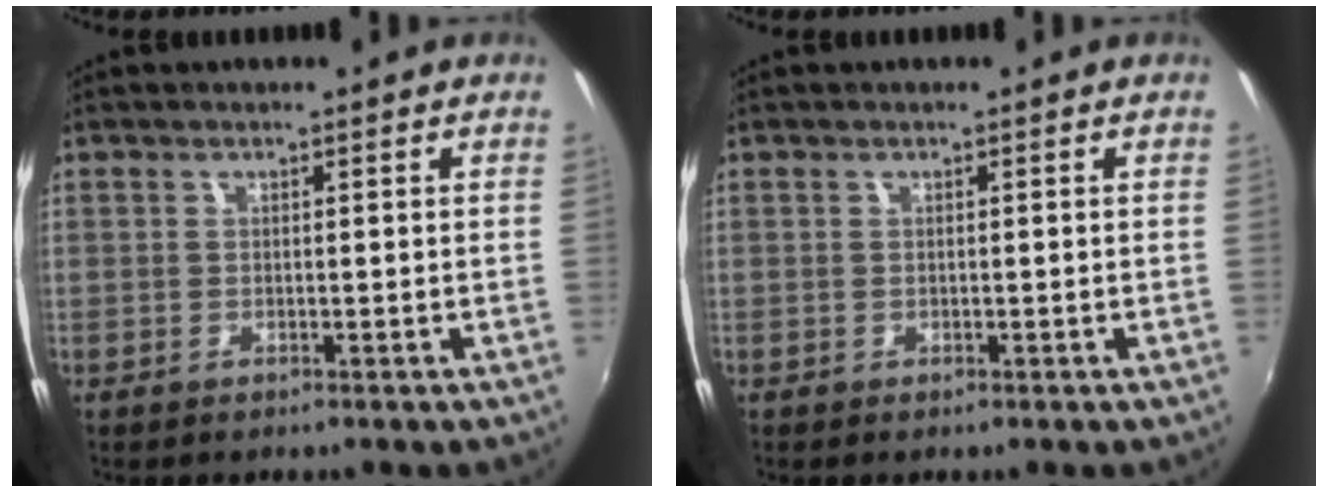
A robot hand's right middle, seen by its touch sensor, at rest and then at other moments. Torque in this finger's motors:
{"motor_torque": [0.21, -0.56, 0.01, 0.00]}